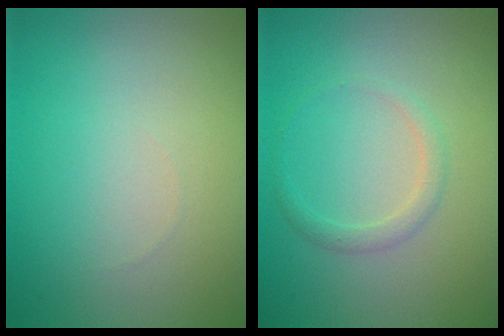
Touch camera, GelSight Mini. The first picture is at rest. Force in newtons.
{"total": 1.3, "press": 1.3, "slide": 0.1}